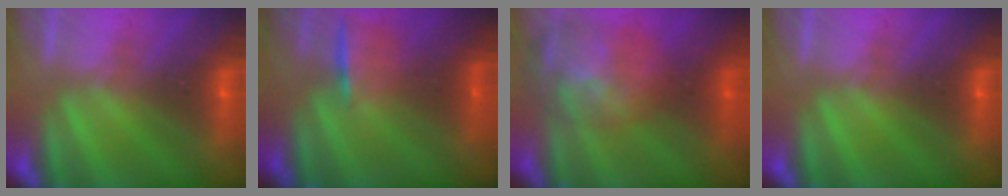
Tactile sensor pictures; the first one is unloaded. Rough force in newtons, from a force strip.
{"total": 1.1}
{"total": 6.1}
{"total": 0.0}